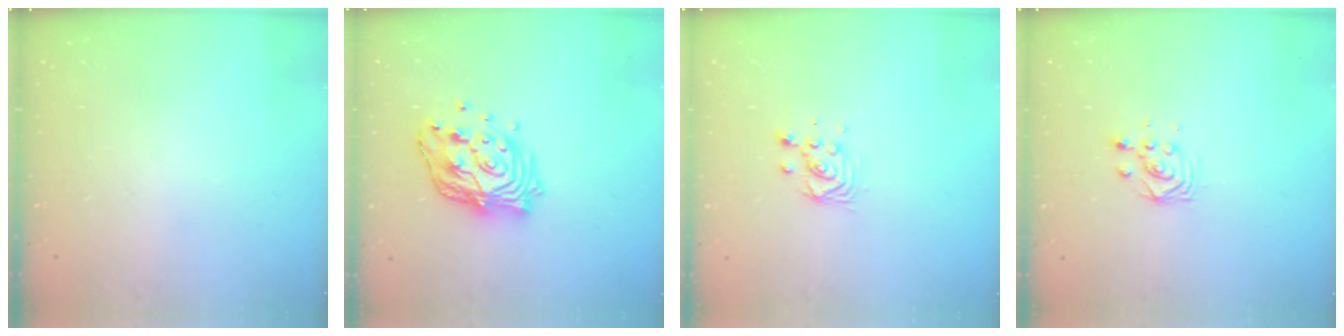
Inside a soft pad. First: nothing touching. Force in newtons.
{"total": 14.8, "press": 14.7, "slide": 1.5}
{"total": 3.6, "press": 3.6, "slide": 0.1}
{"total": 2.8, "press": 2.8, "slide": 0.3}